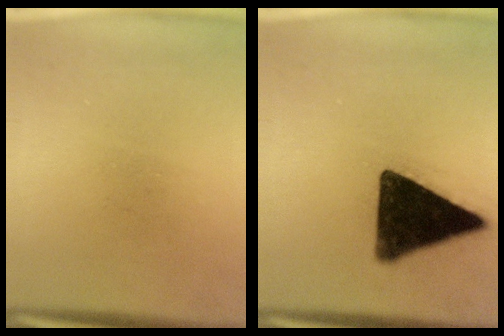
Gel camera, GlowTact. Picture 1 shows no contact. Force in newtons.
{"total": 16.6}